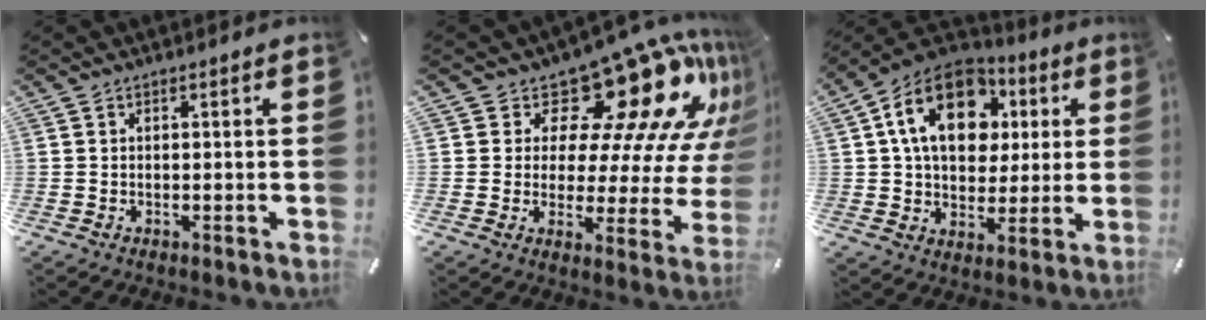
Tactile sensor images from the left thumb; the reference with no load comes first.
{"total": 19.9, "force": [13.7, 8.8, 11.3], "torque": [-0.137, -0.120, 0.219]}
{"total": 17.9, "force": [5.7, 13.0, 10.8], "torque": [-0.188, -0.008, 0.104]}